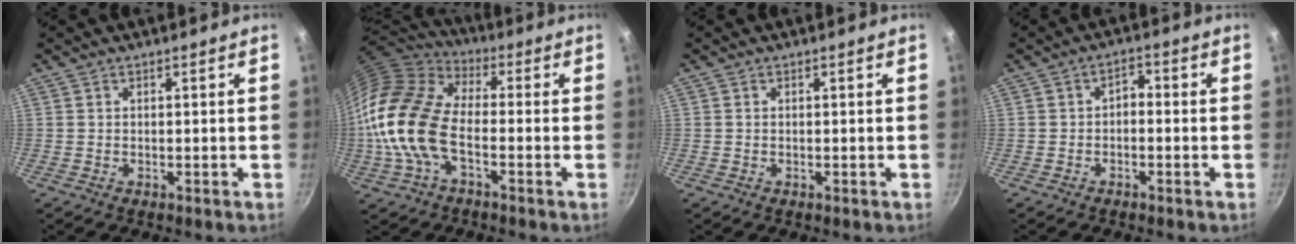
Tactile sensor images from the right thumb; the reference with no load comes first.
{"total": 17.9, "force": [-3.5, 10.1, 14.4], "torque": [-0.269, 0.031, -0.085]}
{"total": 0.0}
{"total": 2.5, "force": [-0.9, 1.5, 1.7], "torque": [-0.020, 0.018, -0.017]}